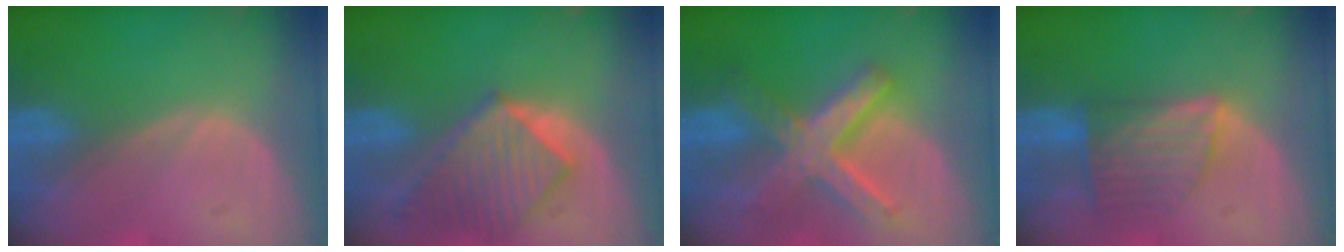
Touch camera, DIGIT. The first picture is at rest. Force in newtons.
{"total": 8.2, "press": 7.5, "slide": 3.2}
{"total": 9.0, "press": 9.0, "slide": 0.6}
{"total": 7.3, "press": 6.4, "slide": 3.5}